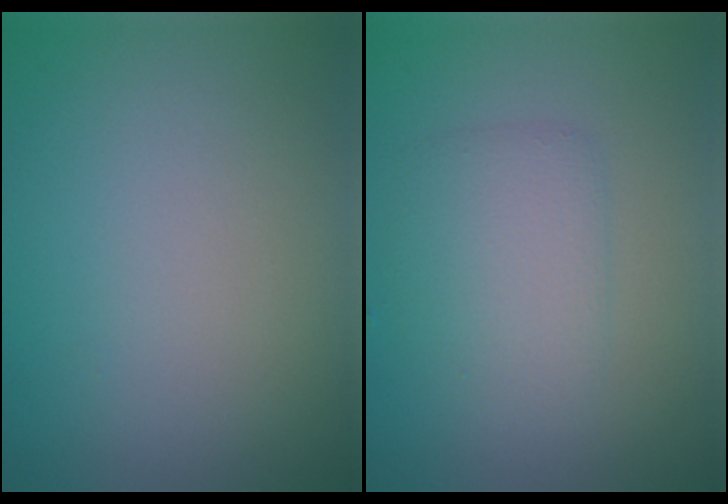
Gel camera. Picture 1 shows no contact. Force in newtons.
{"total": 2.9, "press": 2.9, "slide": 0.2}